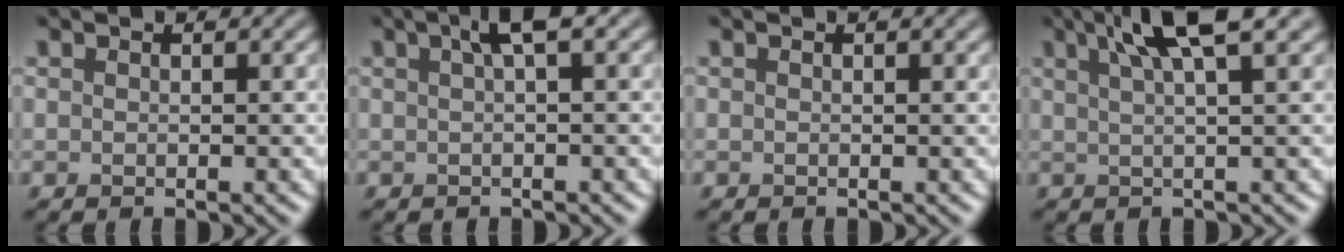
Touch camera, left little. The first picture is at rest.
{"total": 2.4, "force": [0.9, 0.4, 2.1], "torque": [-0.032, 0.013, 0.015]}
{"total": 0.5, "force": [0.2, 0.3, 0.4], "torque": [-0.006, 0.000, 0.003]}
{"total": 5.7, "force": [3.2, 1.0, 4.6], "torque": [-0.059, 0.018, 0.046]}